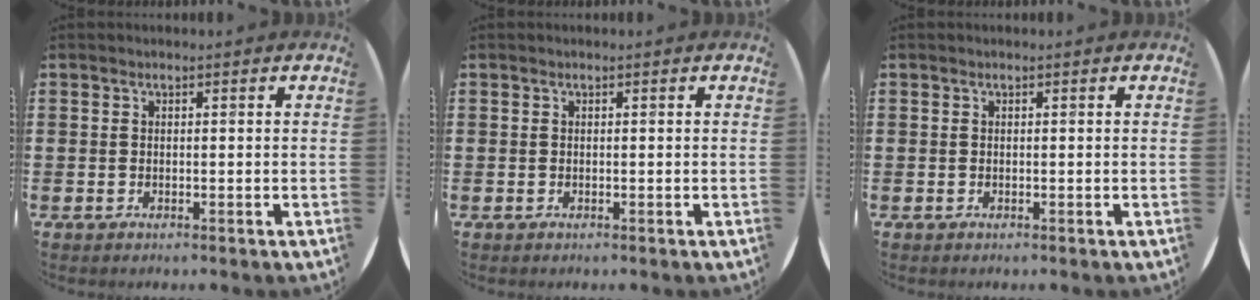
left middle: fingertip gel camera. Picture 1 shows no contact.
{"total": 0.0}
{"total": 0.0}